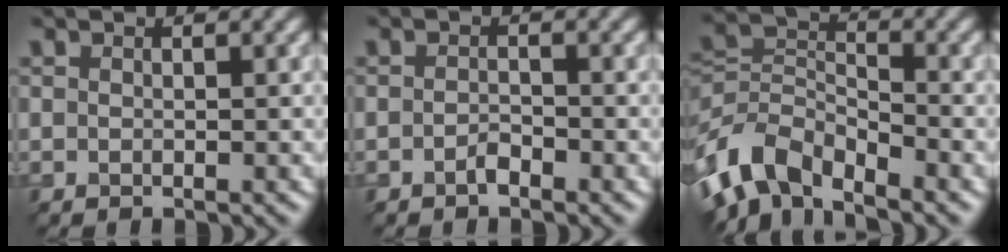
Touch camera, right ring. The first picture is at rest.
{"total": 0.5, "force": [-0.5, 0.0, 0.2], "torque": [-0.011, 0.007, -0.012]}
{"total": 6.3, "force": [-4.3, 3.4, 3.2], "torque": [-0.063, 0.000, -0.097]}